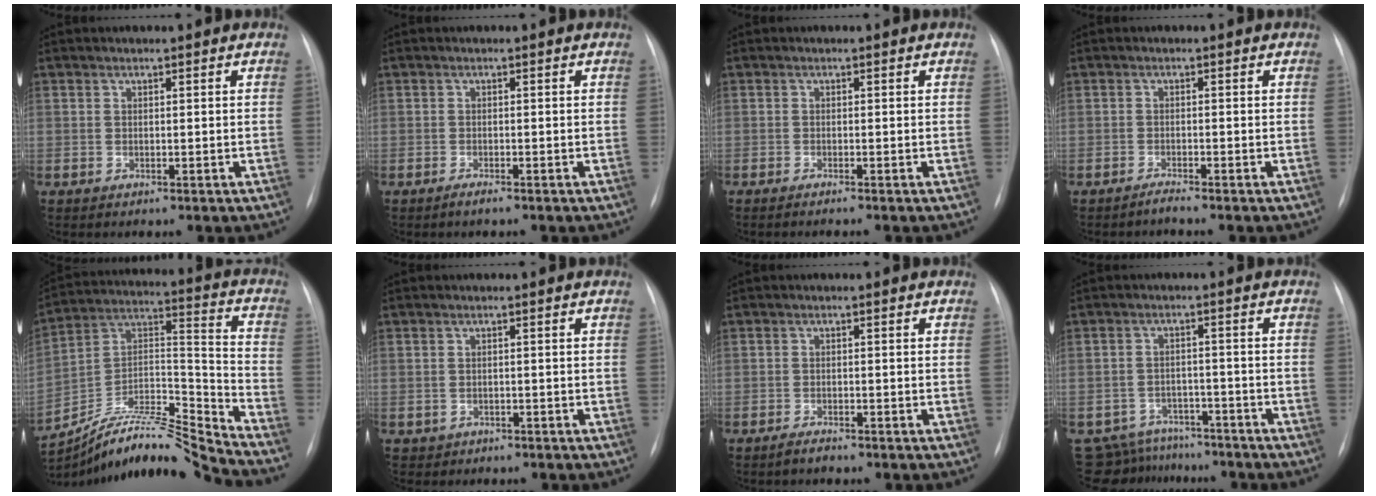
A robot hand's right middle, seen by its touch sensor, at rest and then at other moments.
{"total": 1.1, "force": [-0.8, 0.0, 0.7], "torque": [-0.018, -0.003, -0.016]}
{"total": 1.4, "force": [-1.1, -0.3, 0.8], "torque": [-0.010, 0.001, -0.017]}
{"total": 1.1, "force": [-1.0, -0.4, 0.3], "torque": [-0.007, -0.002, -0.019]}
{"total": 18.8, "force": [-18.0, -1.4, 5.0], "torque": [-0.097, 0.046, -0.315]}
{"total": 1.5, "force": [-0.9, 1.2, -0.1], "torque": [-0.010, 0.005, -0.011]}
{"total": 1.5, "force": [-1.3, 0.3, 0.6], "torque": [-0.019, -0.003, -0.021]}
{"total": 10.5, "force": [-9.7, 4.1, 0.4], "torque": [-0.010, 0.019, -0.129]}